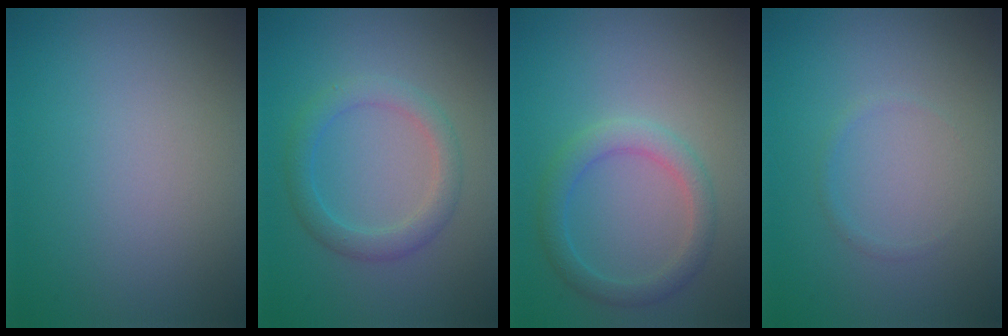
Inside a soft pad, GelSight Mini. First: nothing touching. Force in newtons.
{"total": 2.7, "press": 2.7, "slide": 0.1}
{"total": 2.8, "press": 2.8, "slide": 0.1}
{"total": 0.5, "press": 0.5, "slide": 0.0}